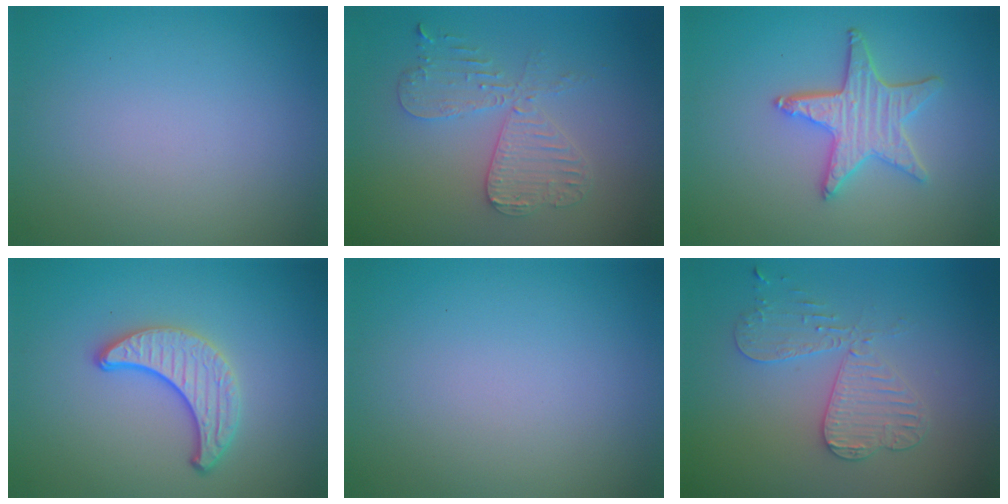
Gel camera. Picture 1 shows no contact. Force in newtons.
{"total": 4.2, "press": 3.6, "slide": 2.1}
{"total": 4.2, "press": 3.7, "slide": 2.1}
{"total": 3.6, "press": 3.1, "slide": 1.8}
{"total": 0.0}
{"total": 3.4, "press": 3.4, "slide": 0.6}